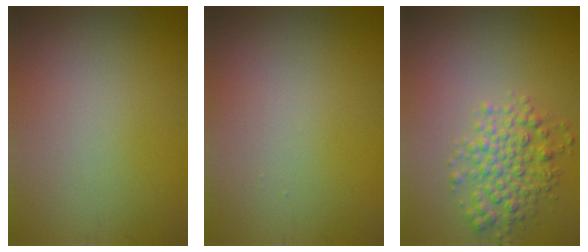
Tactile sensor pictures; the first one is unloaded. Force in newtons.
{"total": 0.0}
{"total": 3.6, "press": 3.6, "slide": 0.0}